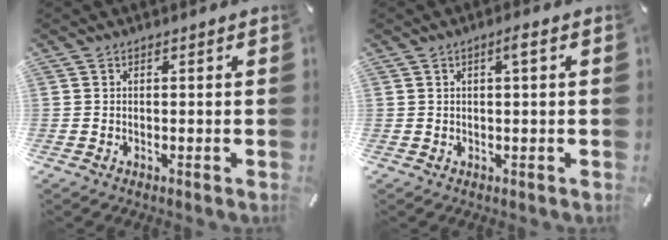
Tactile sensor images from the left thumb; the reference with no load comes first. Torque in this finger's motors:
{"motor_torque": [-0.07, -0.29, 0.23, 0.09, 0.00]}